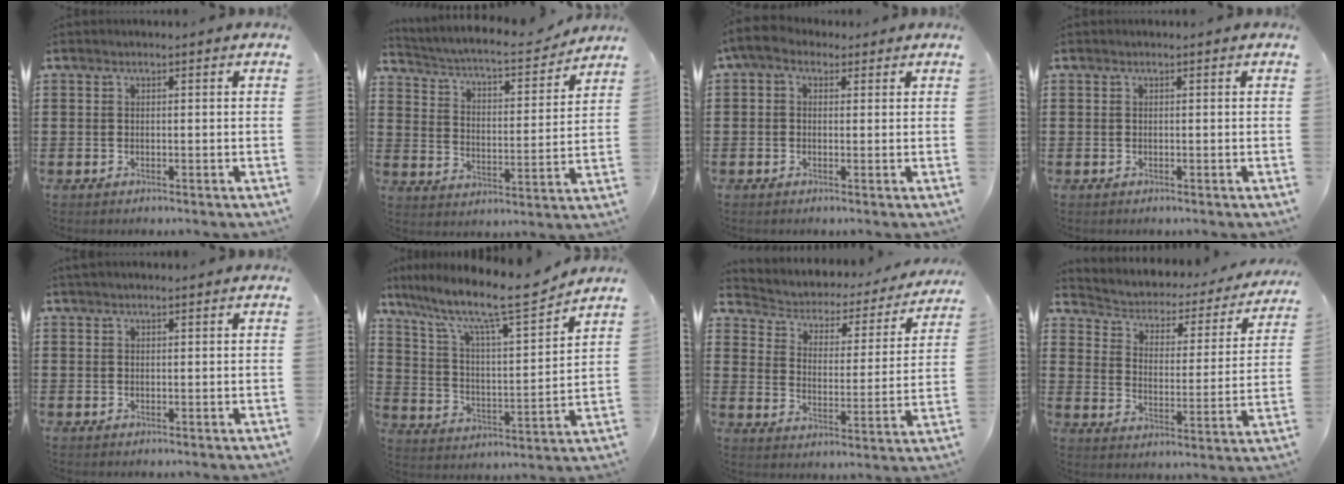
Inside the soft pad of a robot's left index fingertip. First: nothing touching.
{"total": 5.1, "force": [4.7, 0.1, 1.9], "torque": [-0.062, -0.035, 0.072]}
{"total": 3.0, "force": [0.9, 1.8, 2.1], "torque": [-0.053, 0.005, 0.015]}
{"total": 0.0}
{"total": 1.0, "force": [0.9, 0.3, 0.3], "torque": [-0.009, 0.001, 0.017]}
{"total": 10.7, "force": [8.7, 1.3, 6.1], "torque": [-0.144, -0.057, 0.141]}
{"total": 2.2, "force": [1.7, 1.4, 0.3], "torque": [-0.026, -0.020, 0.016]}
{"total": 2.0, "force": [1.3, 1.4, 0.6], "torque": [-0.027, -0.020, 0.011]}